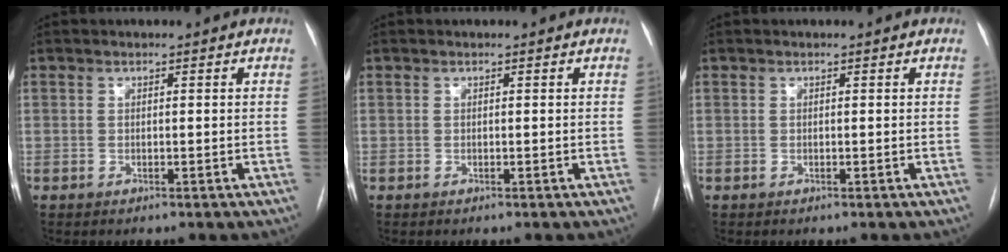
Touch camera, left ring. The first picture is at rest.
{"total": 0.0}
{"total": 0.0}